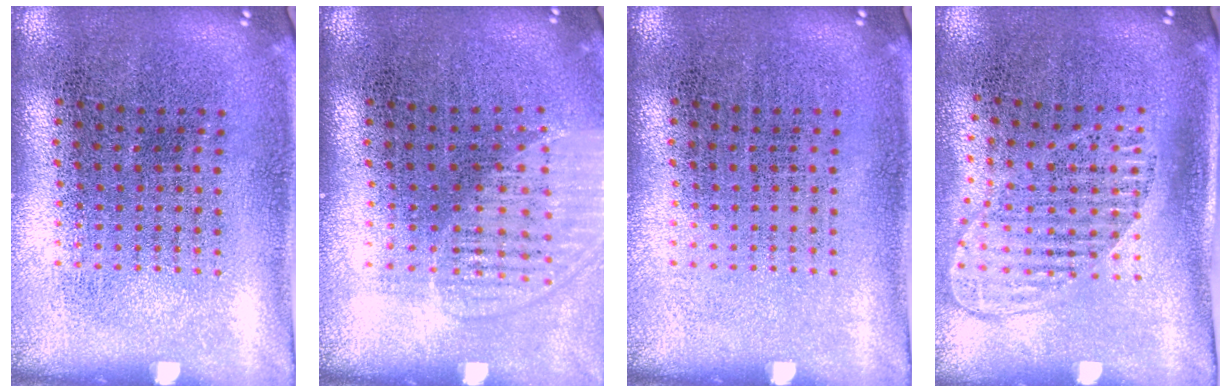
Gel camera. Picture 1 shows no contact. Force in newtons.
{"total": 1.2, "press": 1.1, "slide": 0.5}
{"total": 0.0}
{"total": 1.4, "press": 1.2, "slide": 0.7}